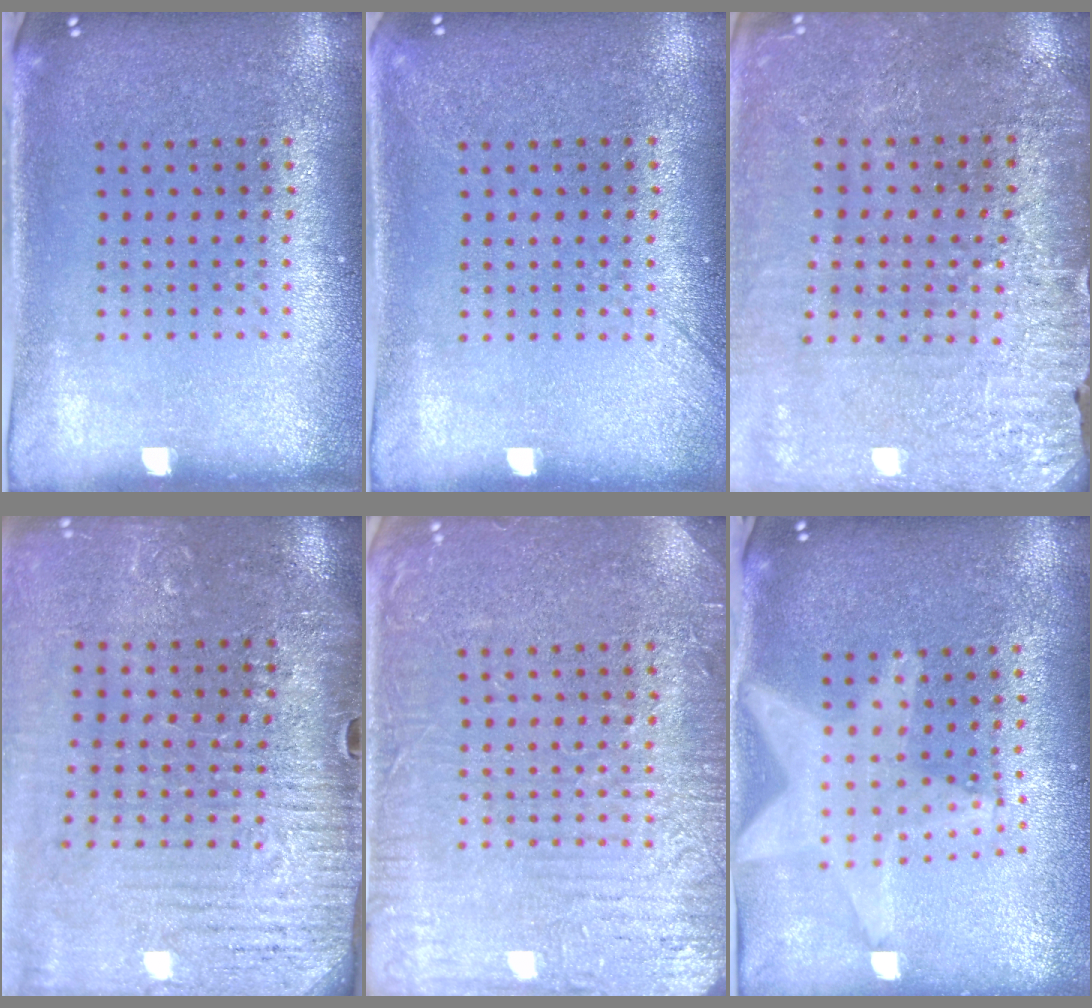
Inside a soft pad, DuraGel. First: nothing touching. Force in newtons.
{"total": 1.2, "press": 1.2, "slide": 0.2}
{"total": 2.9, "press": 2.9, "slide": 0.2}
{"total": 4.1, "press": 3.8, "slide": 1.4}
{"total": 5.0, "press": 5.0, "slide": 0.6}
{"total": 2.3, "press": 1.9, "slide": 1.3}